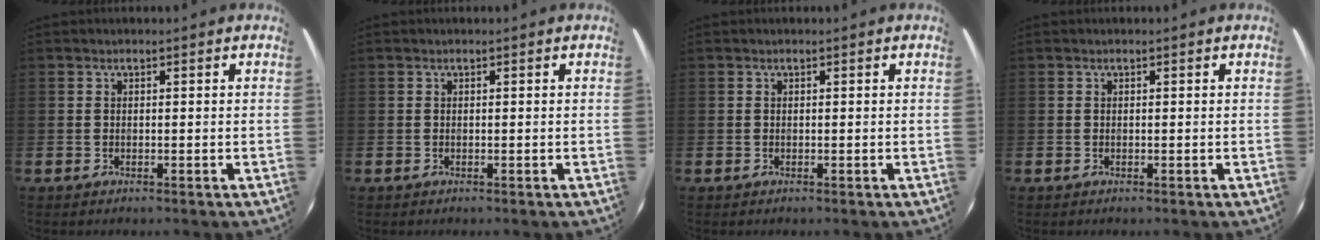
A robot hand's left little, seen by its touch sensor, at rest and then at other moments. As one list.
[{"total": 0.0}, {"total": 0.0}, {"total": 0.0}]